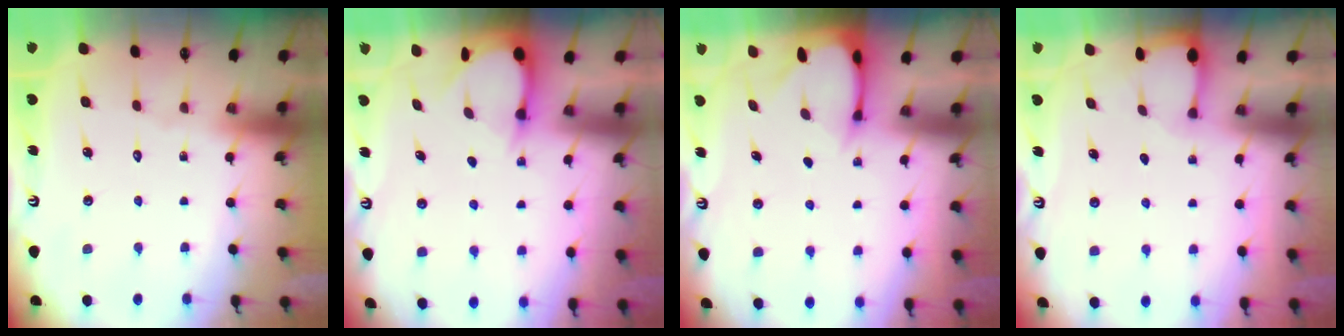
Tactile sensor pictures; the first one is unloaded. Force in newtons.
{"total": 3.3, "press": 3.3, "slide": 0.4}
{"total": 2.6, "press": 2.6, "slide": 0.3}
{"total": 1.6, "press": 1.5, "slide": 0.3}